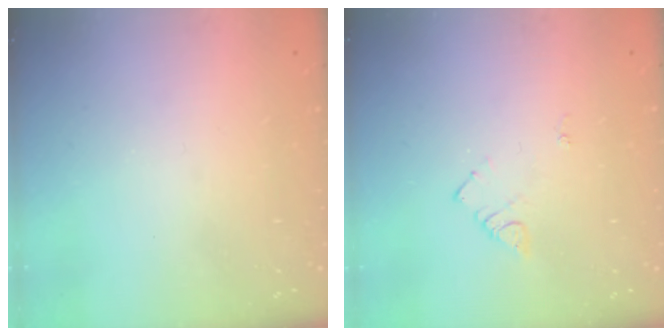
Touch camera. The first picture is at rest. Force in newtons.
{"total": 4.0, "press": 4.0, "slide": 0.5}